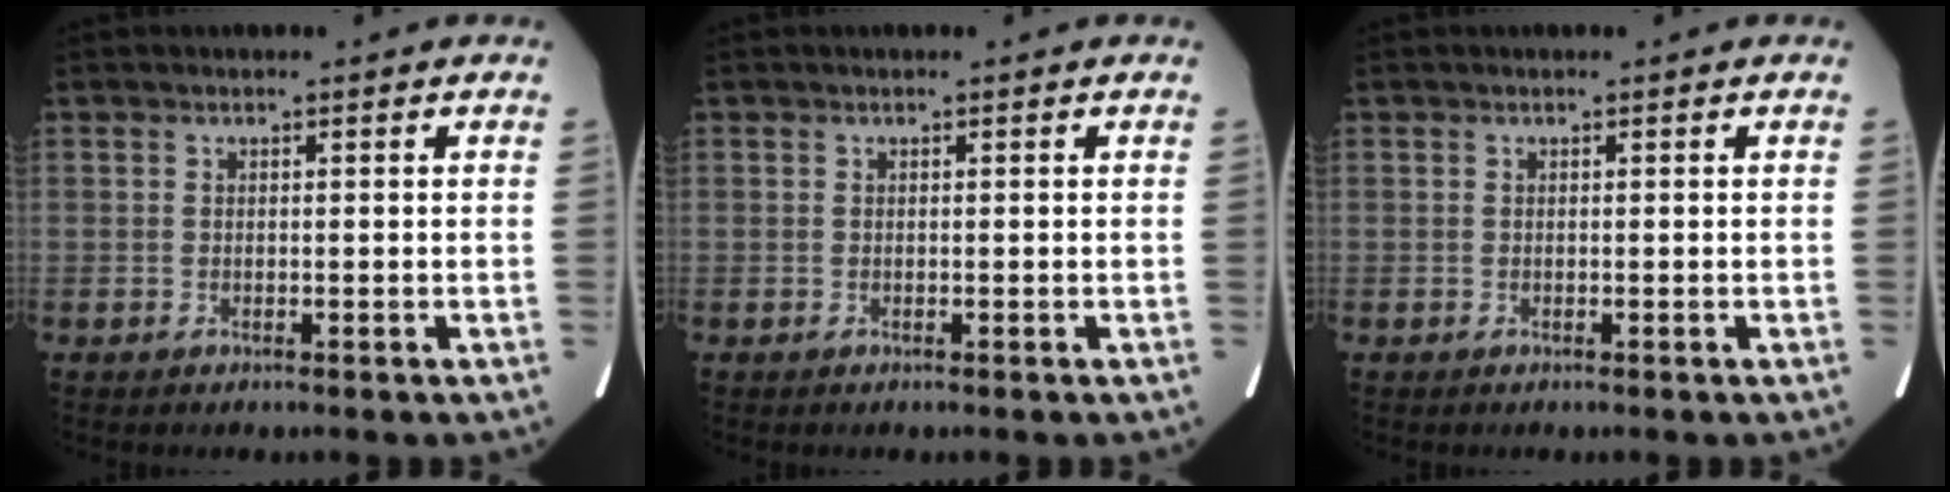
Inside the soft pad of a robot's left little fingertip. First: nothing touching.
{"total": 0.0}
{"total": 0.0}